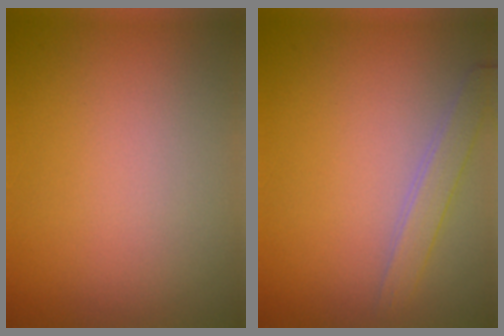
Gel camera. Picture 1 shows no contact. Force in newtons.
{"total": 2.1, "press": 2.1, "slide": 0.1}